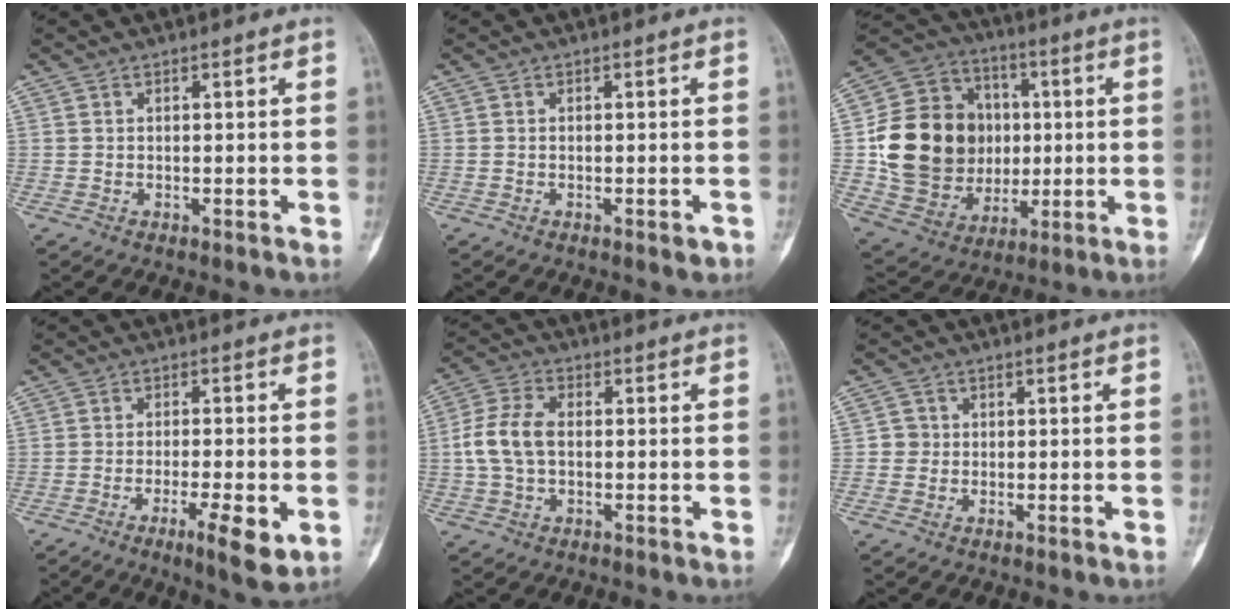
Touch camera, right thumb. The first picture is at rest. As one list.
[{"total": 1.3, "force": [-0.7, 0.5, 0.9], "torque": [-0.010, -0.001, -0.008]}, {"total": 23.0, "force": [0.9, 18.8, 13.2], "torque": [-0.209, 0.022, 0.036]}, {"total": 7.7, "force": [-2.9, 1.5, 6.9], "torque": [-0.110, -0.007, -0.045]}, {"total": 8.1, "force": [-0.1, 5.2, 6.2], "torque": [-0.133, 0.019, -0.006]}, {"total": 2.1, "force": [-0.1, 2.1, 0.3], "torque": [0.010, 0.007, -0.005]}]